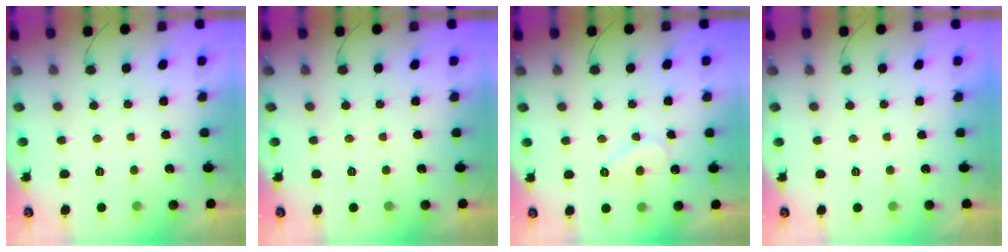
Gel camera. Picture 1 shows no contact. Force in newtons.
{"total": 0.0}
{"total": 6.7, "press": 6.6, "slide": 0.4}
{"total": 1.7, "press": 1.7, "slide": 0.0}